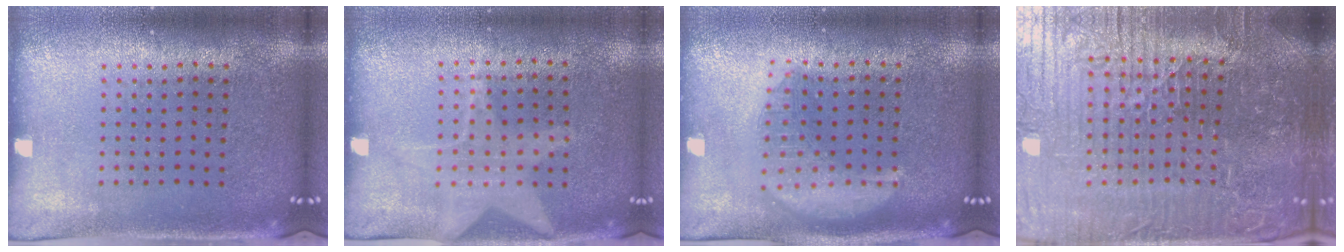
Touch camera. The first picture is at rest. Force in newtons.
{"total": 1.2, "press": 1.2, "slide": 0.2}
{"total": 3.0, "press": 3.0, "slide": 0.4}
{"total": 6.6, "press": 6.1, "slide": 2.5}